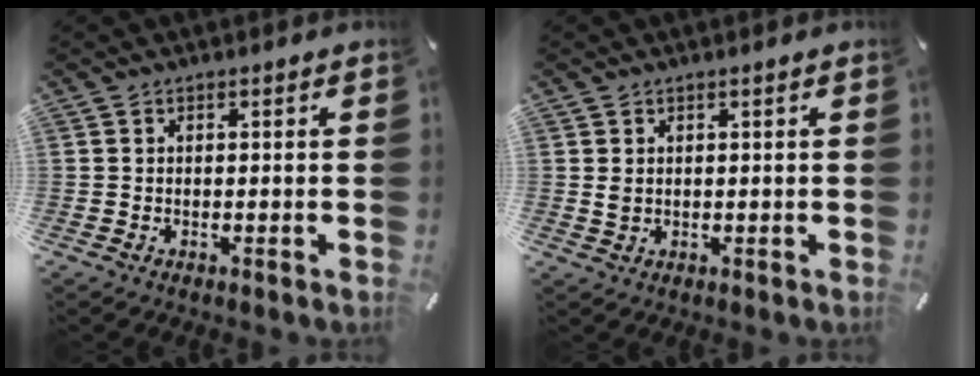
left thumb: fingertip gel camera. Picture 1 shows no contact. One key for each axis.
{"total": 1.4, "fx": 0.7, "fy": 1.0, "fz": 0.8, "tx": -0.017, "ty": 0.003, "tz": 0.011}